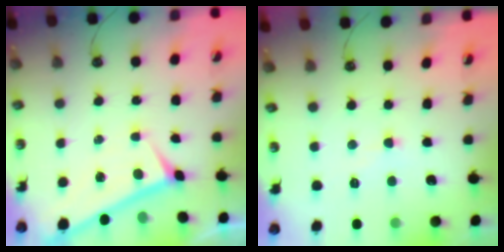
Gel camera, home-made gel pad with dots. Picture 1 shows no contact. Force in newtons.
{"total": 1.6, "press": 1.5, "slide": 0.5}